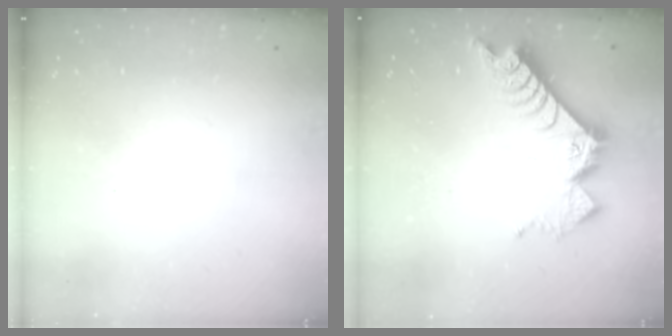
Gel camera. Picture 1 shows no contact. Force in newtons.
{"total": 9.8, "press": 9.7, "slide": 0.9}